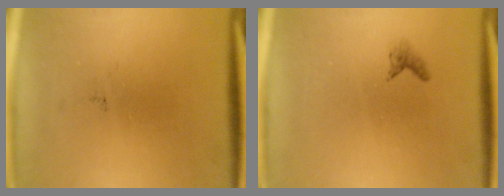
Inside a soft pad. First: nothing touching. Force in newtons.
{"total": 0.7}